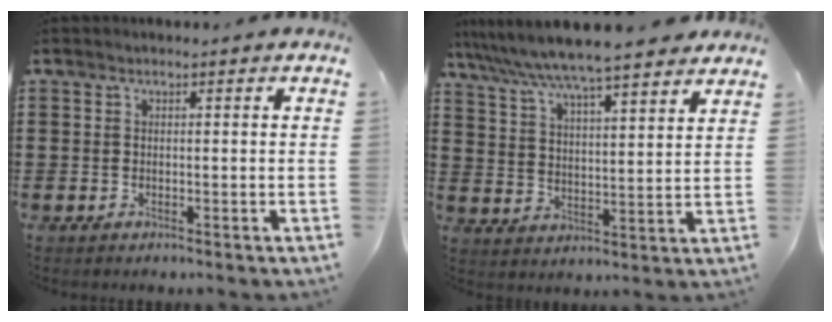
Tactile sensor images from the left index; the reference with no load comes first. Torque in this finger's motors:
{"motor_torque": [1.62, -0.51, 1.05, 0.21]}